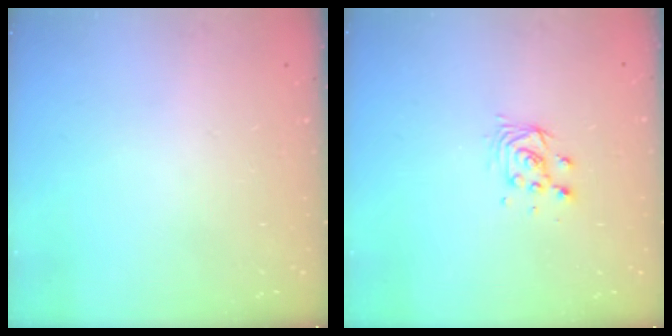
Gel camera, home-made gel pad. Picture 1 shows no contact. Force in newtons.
{"total": 4.2, "press": 4.2, "slide": 0.3}